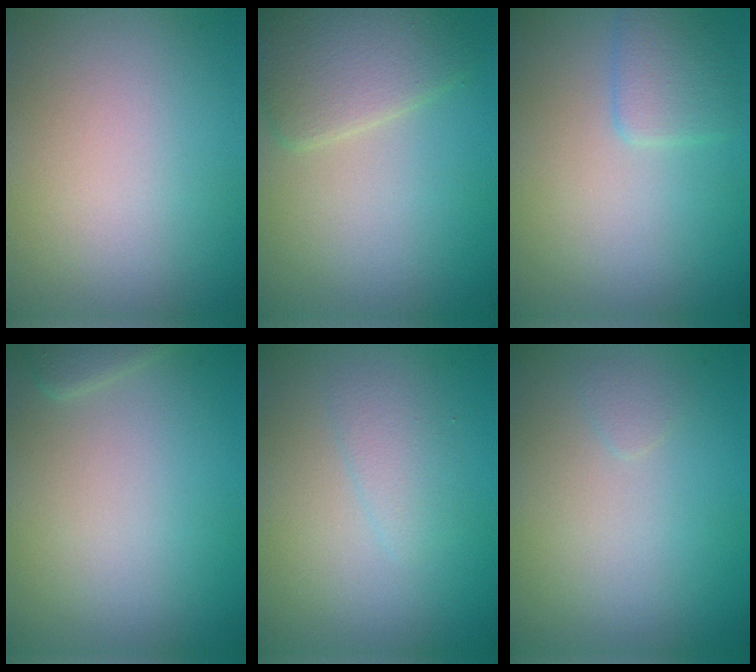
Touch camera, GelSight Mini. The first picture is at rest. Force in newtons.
{"total": 4.1, "press": 4.1, "slide": 0.2}
{"total": 2.2, "press": 2.2, "slide": 0.1}
{"total": 1.2, "press": 1.2, "slide": 0.1}
{"total": 1.6, "press": 1.6, "slide": 0.0}
{"total": 0.6, "press": 0.6, "slide": 0.1}